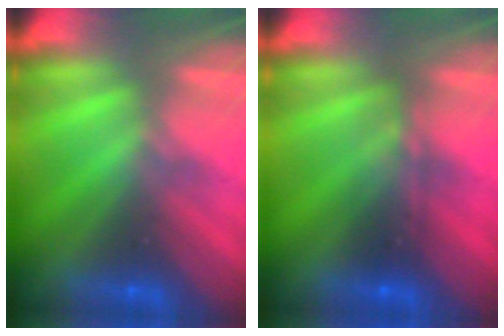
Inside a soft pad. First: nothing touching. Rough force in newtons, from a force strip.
{"total": 2.4}